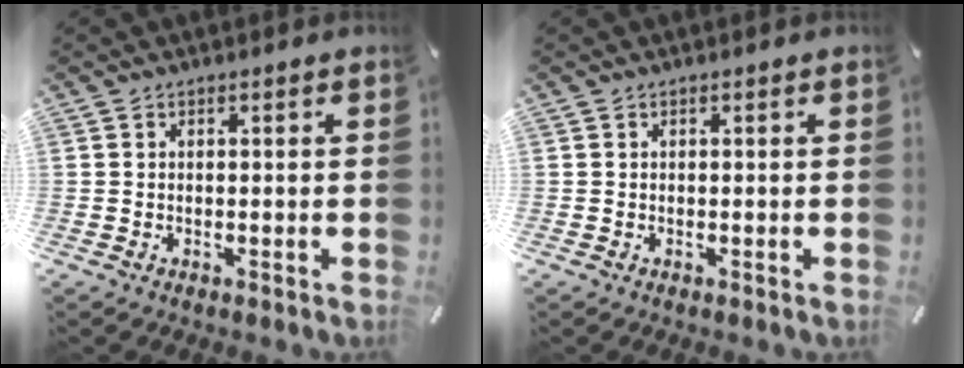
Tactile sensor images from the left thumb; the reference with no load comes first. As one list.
[{"total": 0.0}]